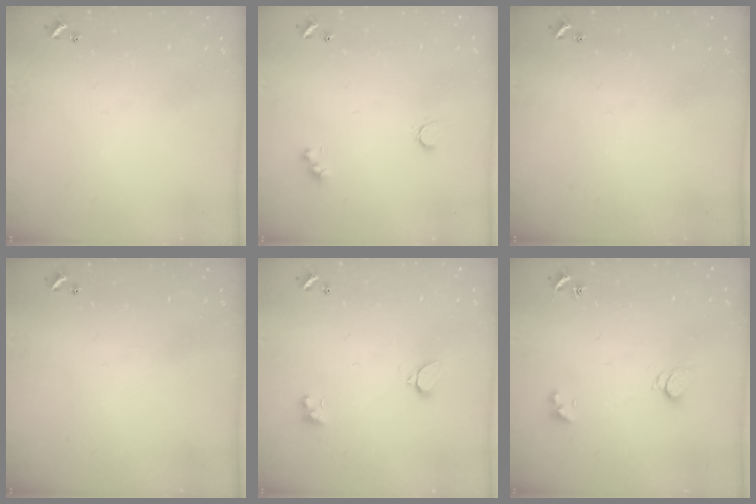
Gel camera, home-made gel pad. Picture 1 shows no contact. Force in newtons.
{"total": 2.7, "press": 2.7, "slide": 0.5}
{"total": 0.0}
{"total": 0.0}
{"total": 1.5, "press": 1.4, "slide": 0.5}
{"total": 1.5, "press": 1.4, "slide": 0.4}